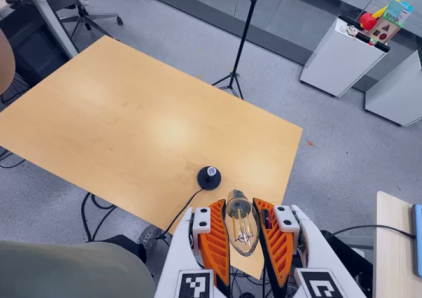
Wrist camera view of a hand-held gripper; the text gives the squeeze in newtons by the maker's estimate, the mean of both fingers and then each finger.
{"total": 25.5, "left": 28.7, "right": 22.4}